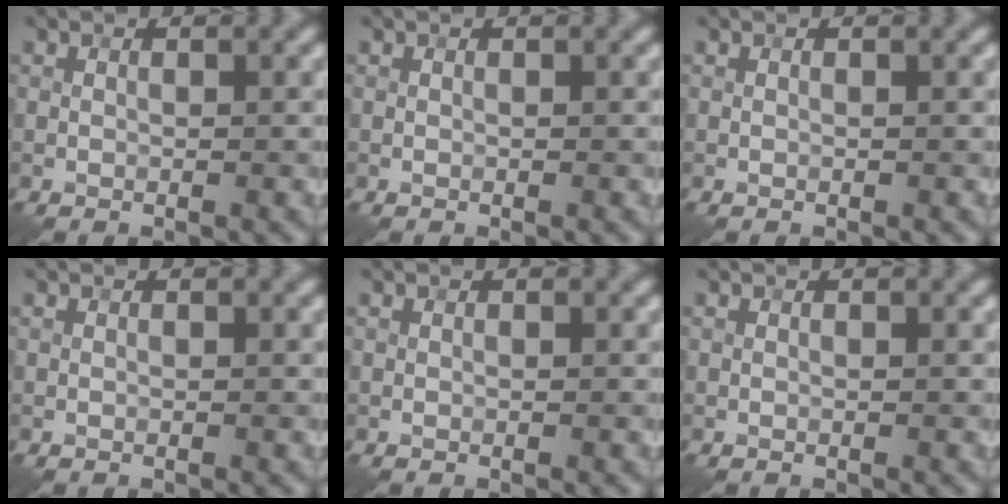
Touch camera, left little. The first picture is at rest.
{"total": 0.0}
{"total": 0.0}
{"total": 0.0}
{"total": 0.0}
{"total": 0.0}